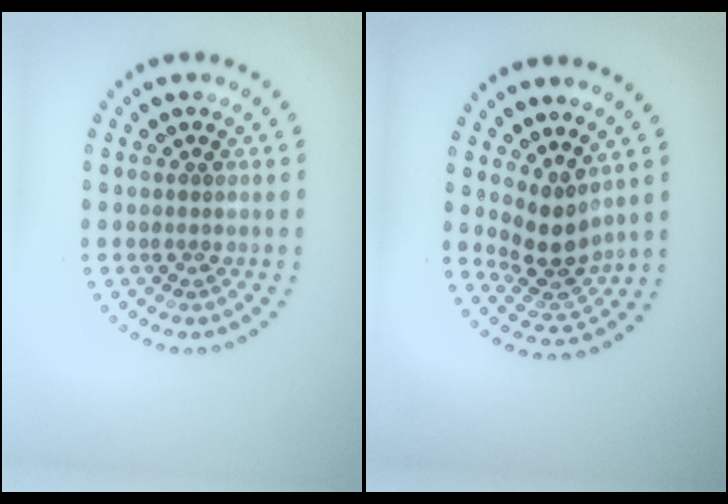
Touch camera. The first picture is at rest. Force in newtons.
{"total": 3.4, "press": 2.6, "slide": 2.1}